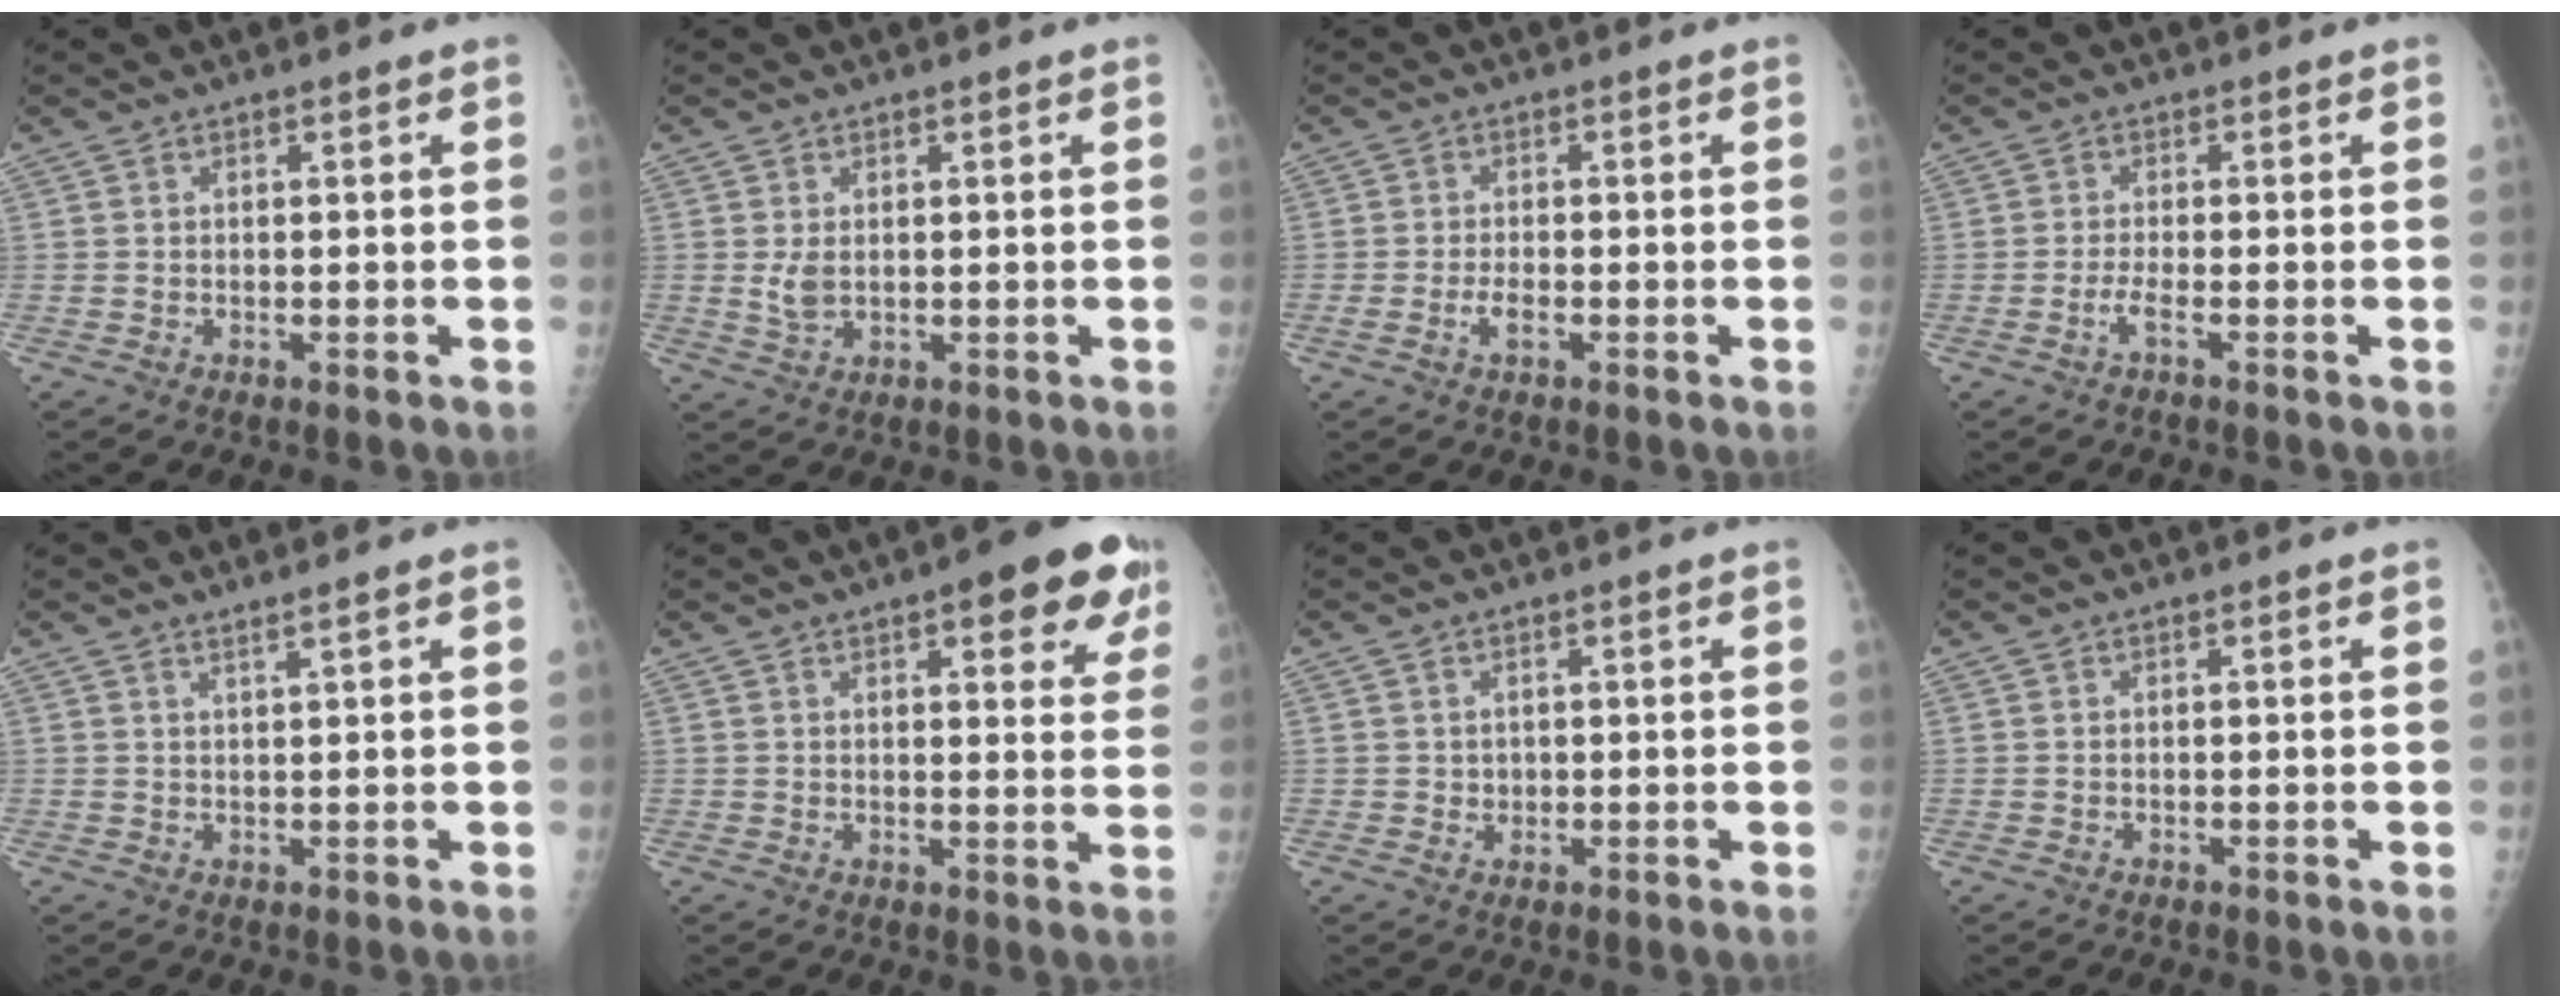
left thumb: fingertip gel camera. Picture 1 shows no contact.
{"total": 2.8, "force": [0.3, 1.8, 2.2], "torque": [-0.040, -0.008, 0.010]}
{"total": 2.3, "force": [-1.2, 1.0, 1.7], "torque": [-0.040, 0.007, -0.023]}
{"total": 1.8, "force": [-1.1, -0.1, 1.4], "torque": [-0.037, -0.001, -0.028]}
{"total": 1.6, "force": [1.3, -0.7, 0.6], "torque": [-0.014, -0.013, 0.027]}
{"total": 11.2, "force": [6.0, 3.9, 8.6], "torque": [-0.067, -0.018, 0.067]}
{"total": 0.9, "force": [0.2, 0.9, 0.1], "torque": [0.007, 0.000, 0.004]}
{"total": 0.0}